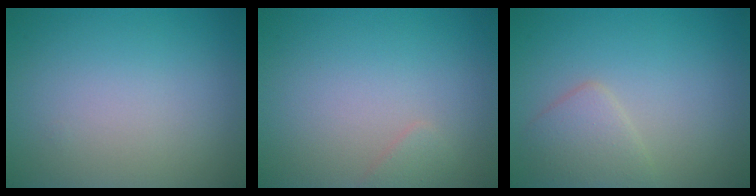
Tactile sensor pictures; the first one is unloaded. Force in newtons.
{"total": 0.9, "press": 0.9, "slide": 0.1}
{"total": 2.5, "press": 2.5, "slide": 0.2}